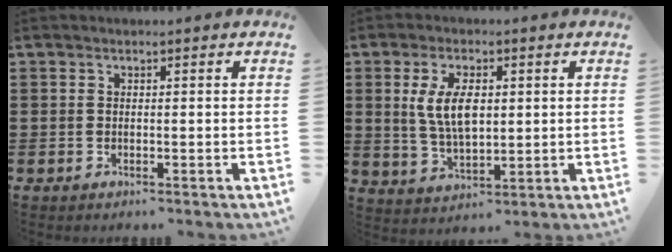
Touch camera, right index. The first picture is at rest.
{"total": 7.2, "force": [1.2, 3.5, 6.2], "torque": [-0.125, 0.004, 0.016]}